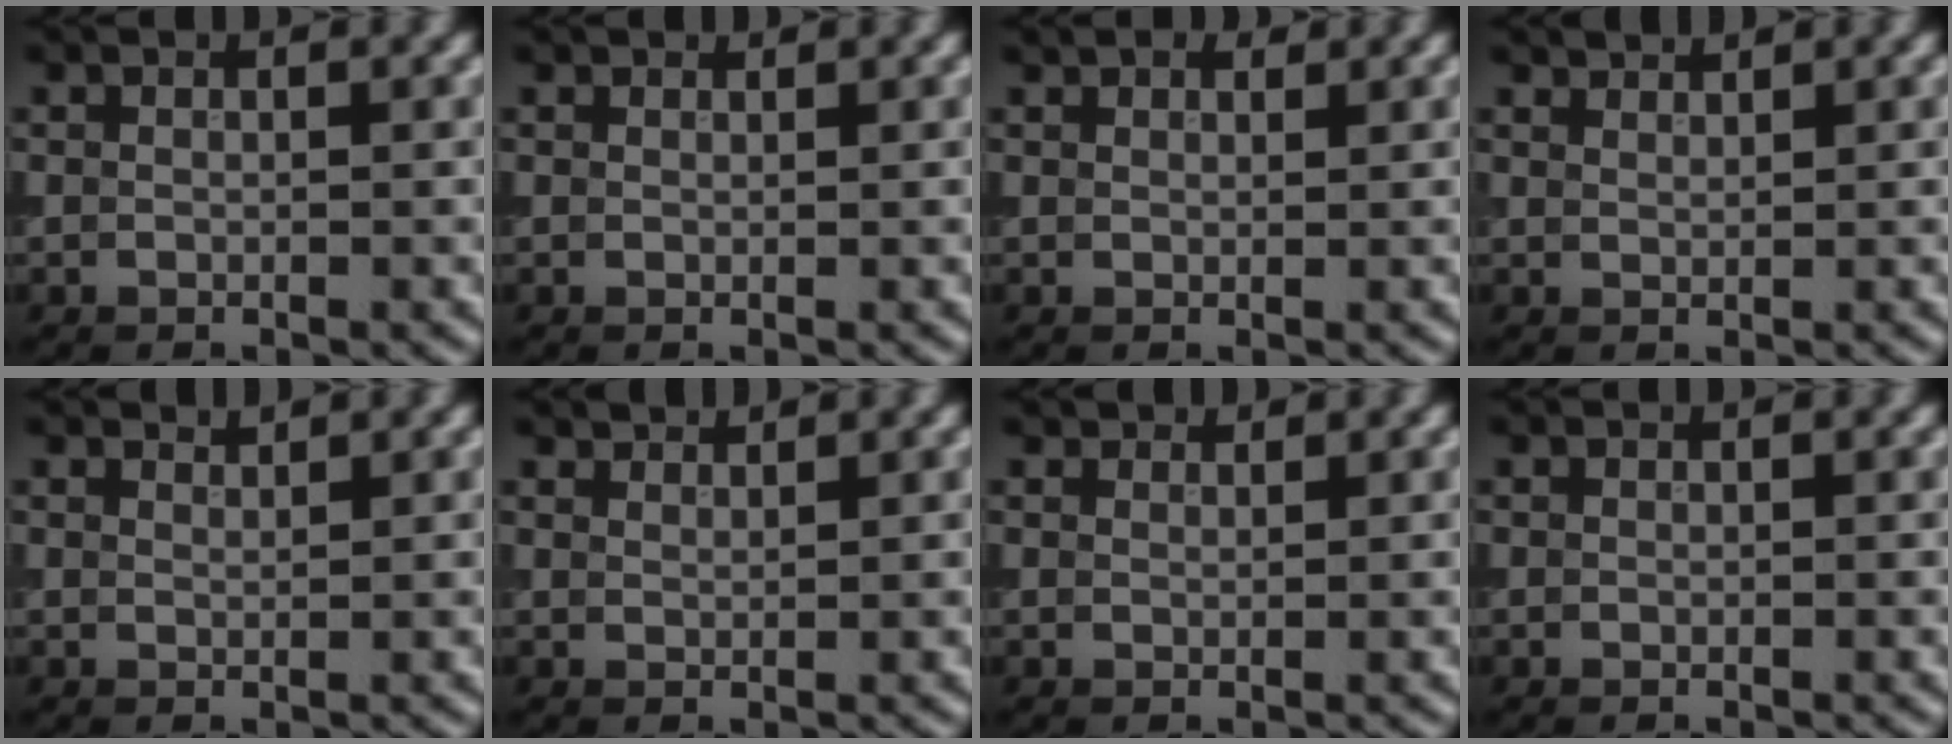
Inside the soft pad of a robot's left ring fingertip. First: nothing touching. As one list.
[{"total": 1.1, "force": [1.1, 0.3, 0.2], "torque": [-0.008, -0.004, 0.008]}, {"total": 1.6, "force": [1.4, 0.6, 0.5], "torque": [-0.012, -0.002, 0.018]}, {"total": 2.4, "force": [2.3, 0.4, 0.5], "torque": [-0.010, -0.004, 0.038]}, {"total": 1.4, "force": [1.3, 0.1, 0.2], "torque": [-0.005, 0.000, 0.017]}, {"total": 2.8, "force": [2.6, 0.6, 0.7], "torque": [-0.015, -0.004, 0.044]}, {"total": 2.6, "force": [2.3, 0.9, 0.7], "torque": [-0.018, -0.006, 0.038]}, {"total": 0.0}]